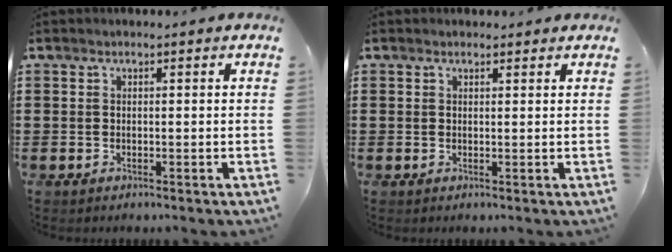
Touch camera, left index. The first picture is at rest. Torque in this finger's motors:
{"motor_torque": [2.13, 0.01, -0.02, 0.01]}